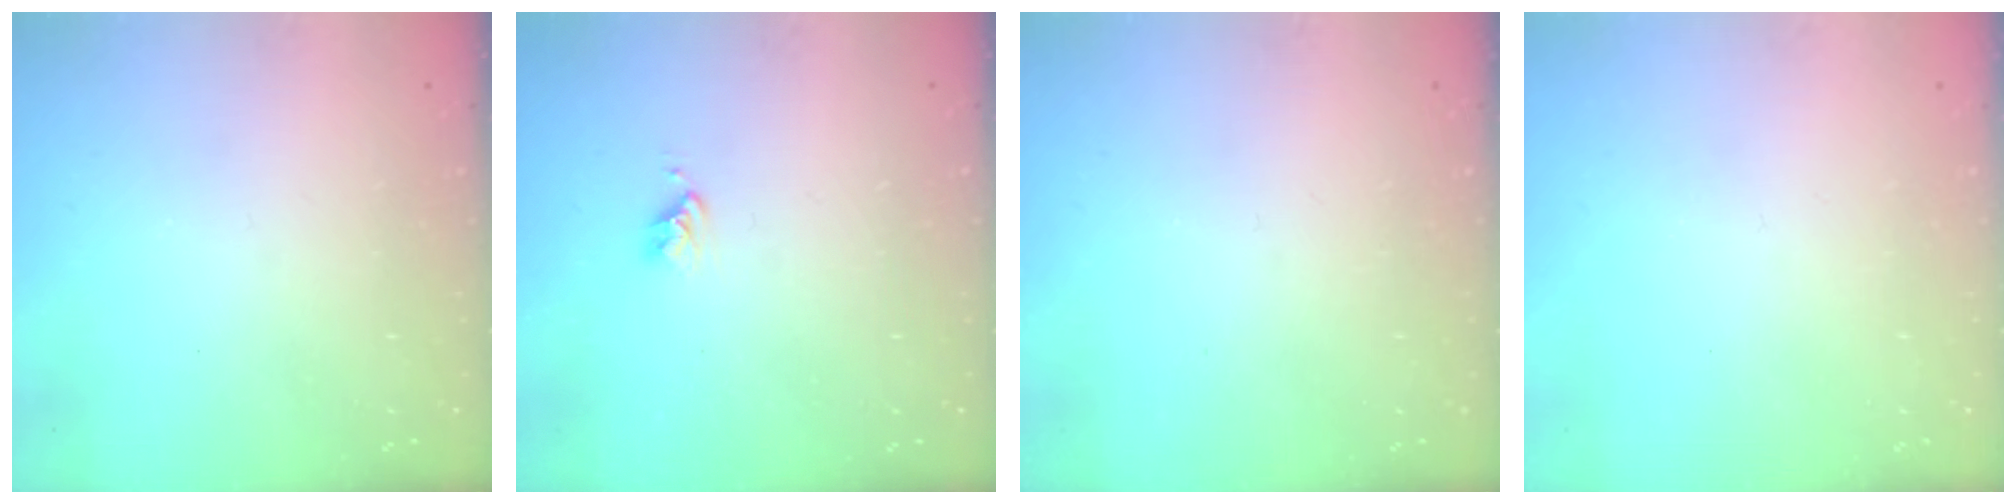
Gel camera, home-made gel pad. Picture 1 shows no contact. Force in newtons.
{"total": 2.7, "press": 2.6, "slide": 0.4}
{"total": 0.0}
{"total": 0.0}